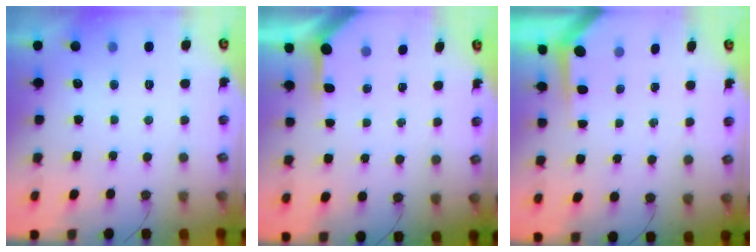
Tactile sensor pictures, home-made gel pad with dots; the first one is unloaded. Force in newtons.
{"total": 3.8, "press": 3.8, "slide": 0.2}
{"total": 3.5, "press": 3.5, "slide": 0.3}